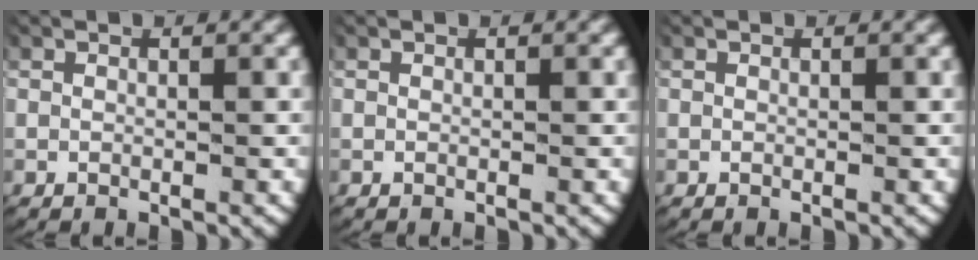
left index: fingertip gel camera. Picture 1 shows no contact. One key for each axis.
{"total": 0.0}
{"total": 0.0}